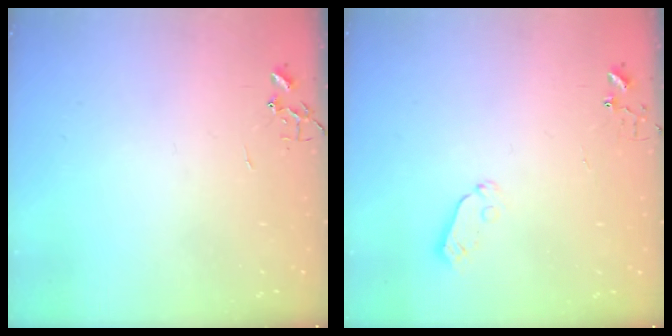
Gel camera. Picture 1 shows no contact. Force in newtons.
{"total": 5.0, "press": 5.0, "slide": 0.4}